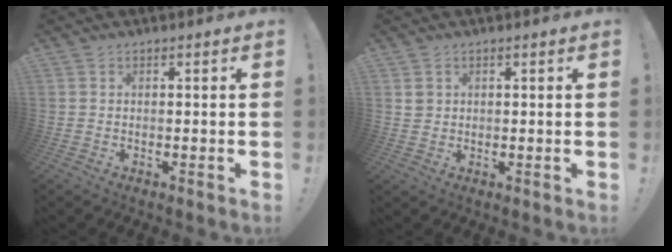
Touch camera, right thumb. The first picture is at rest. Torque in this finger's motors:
{"motor_torque": [-0.17, 0.17, -0.08, 0.01, 0.01]}